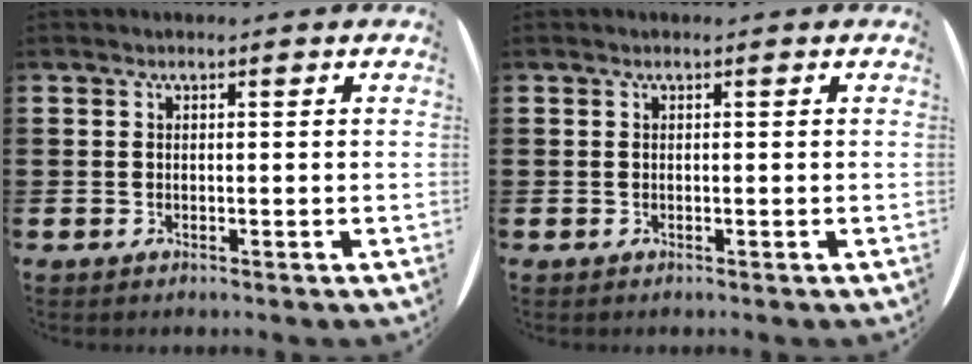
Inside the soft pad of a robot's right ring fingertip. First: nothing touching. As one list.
[{"total": 0.0}]